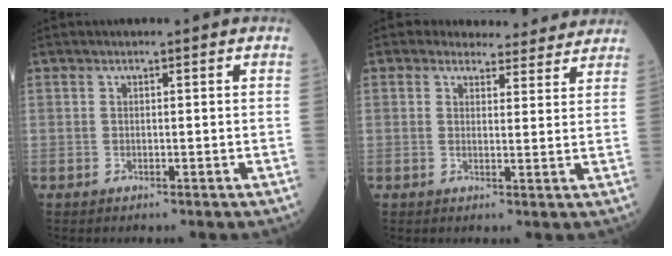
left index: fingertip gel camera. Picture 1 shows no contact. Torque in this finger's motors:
{"motor_torque": [0.69, -1.44, -0.10, 0.00]}